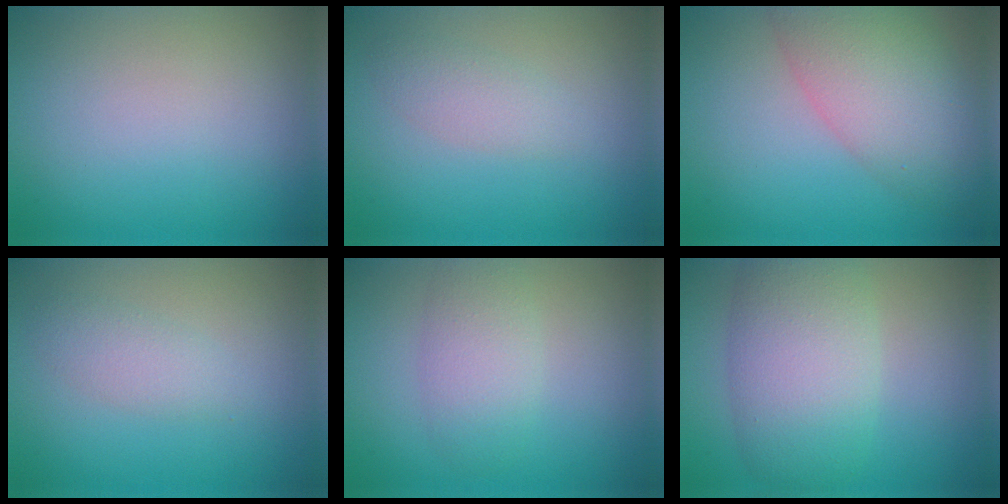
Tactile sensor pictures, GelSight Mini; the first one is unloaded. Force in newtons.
{"total": 1.8, "press": 1.8, "slide": 0.1}
{"total": 7.6, "press": 7.6, "slide": 0.4}
{"total": 2.0, "press": 2.0, "slide": 0.2}
{"total": 3.2, "press": 3.2, "slide": 0.1}
{"total": 7.5, "press": 7.5, "slide": 0.3}